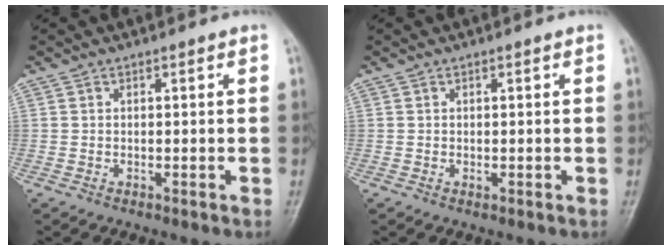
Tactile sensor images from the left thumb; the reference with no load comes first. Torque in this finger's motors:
{"motor_torque": [-0.11, -0.10, 0.01, 0.00, 0.00]}